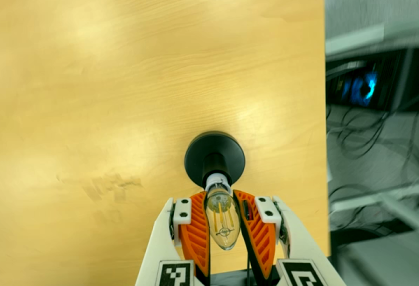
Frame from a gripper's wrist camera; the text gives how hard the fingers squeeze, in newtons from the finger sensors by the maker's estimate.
{"total": 20.4, "left": 20.6, "right": 20.1}